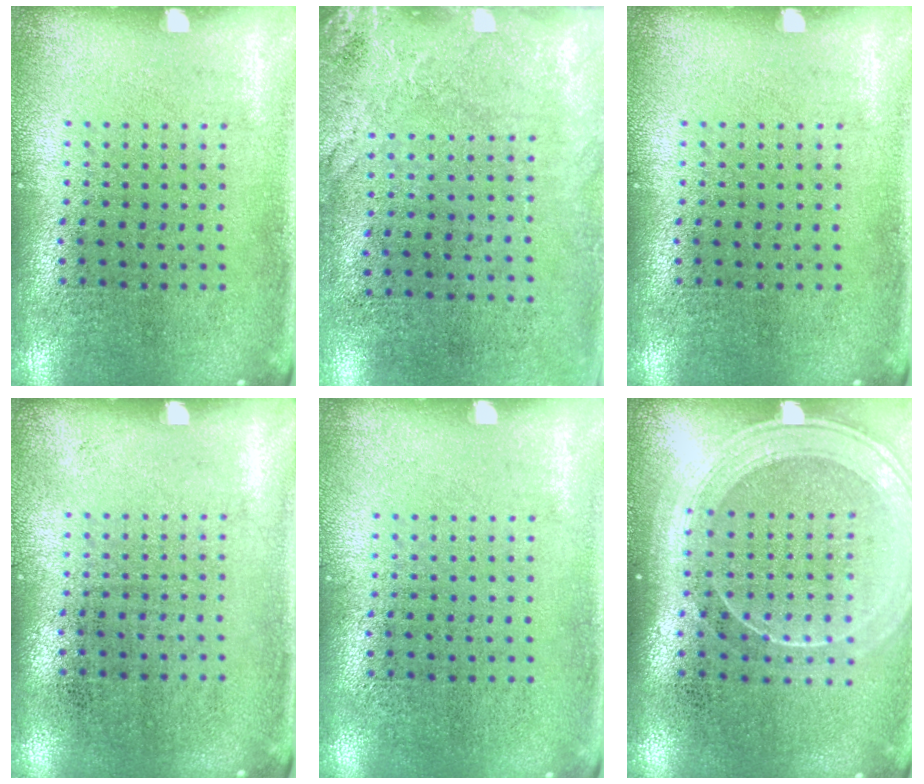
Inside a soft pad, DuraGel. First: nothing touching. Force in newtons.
{"total": 2.5, "press": 2.1, "slide": 1.5}
{"total": 0.0}
{"total": 0.0}
{"total": 0.0}
{"total": 1.8, "press": 1.7, "slide": 0.8}